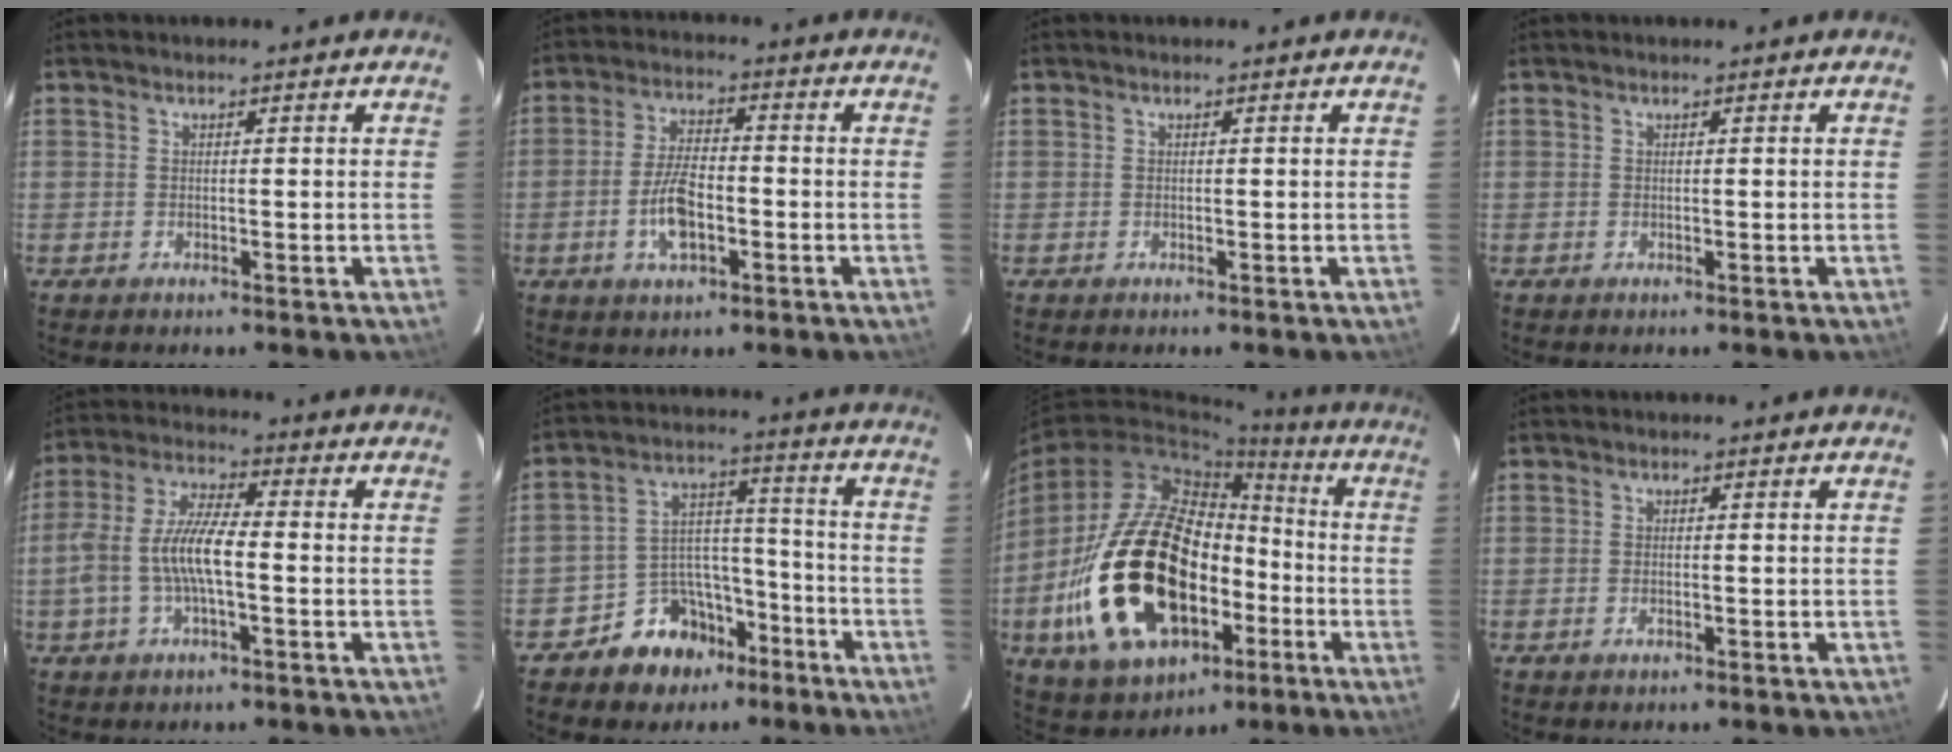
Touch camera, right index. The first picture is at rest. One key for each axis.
{"total": 7.9, "fx": -2.6, "fy": 3.5, "fz": 6.6, "tx": -0.133, "ty": 0.004, "tz": -0.046}
{"total": 0.0}
{"total": 0.0}
{"total": 10.0, "fx": -1.9, "fy": 2.9, "fz": 9.3, "tx": -0.197, "ty": 0.007, "tz": -0.037}
{"total": 10.6, "fx": -7.2, "fy": 7.4, "fz": 2.5, "tx": -0.051, "ty": 0.048, "tz": -0.107}
{"total": 27.9, "fx": -8.0, "fy": 17.4, "fz": 20.3, "tx": -0.411, "ty": 0.011, "tz": -0.106}
{"total": 0.8, "fx": -0.3, "fy": 0.4, "fz": 0.6, "tx": -0.013, "ty": -0.003, "tz": -0.005}